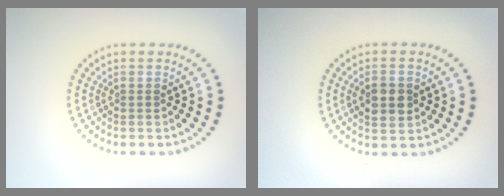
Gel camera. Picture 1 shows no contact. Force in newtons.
{"total": 3.2, "press": 3.2, "slide": 0.1}